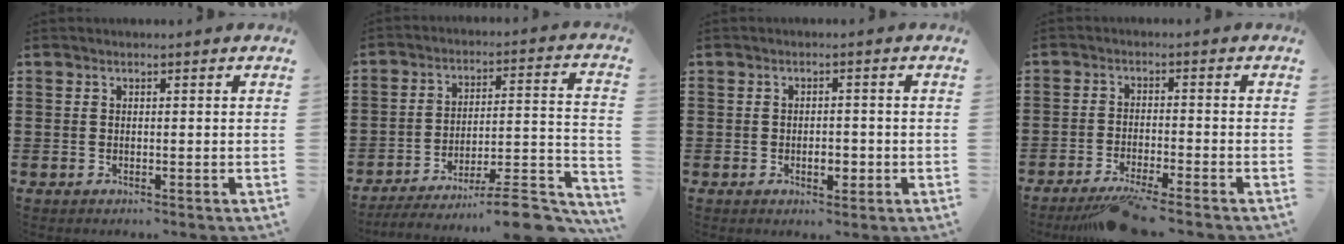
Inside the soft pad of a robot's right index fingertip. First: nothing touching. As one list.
[{"total": 10.0, "force": [-8.4, 1.0, 5.3], "torque": [-0.068, 0.015, -0.161]}, {"total": 3.1, "force": [-1.0, 1.4, 2.5], "torque": [-0.047, 0.004, -0.018]}, {"total": 4.4, "force": [-3.9, -0.4, 1.9], "torque": [-0.032, -0.010, -0.072]}]